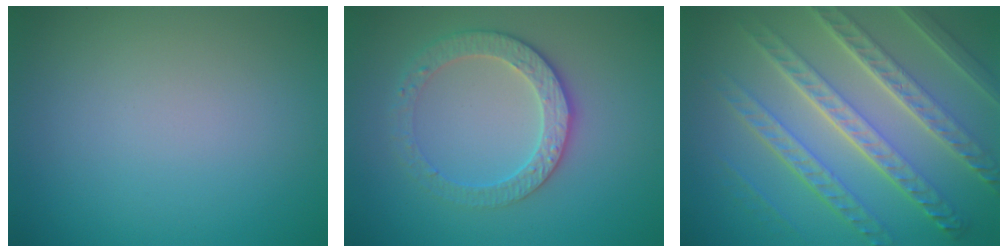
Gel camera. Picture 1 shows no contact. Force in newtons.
{"total": 3.3, "press": 3.2, "slide": 0.9}
{"total": 8.7, "press": 6.2, "slide": 6.0}